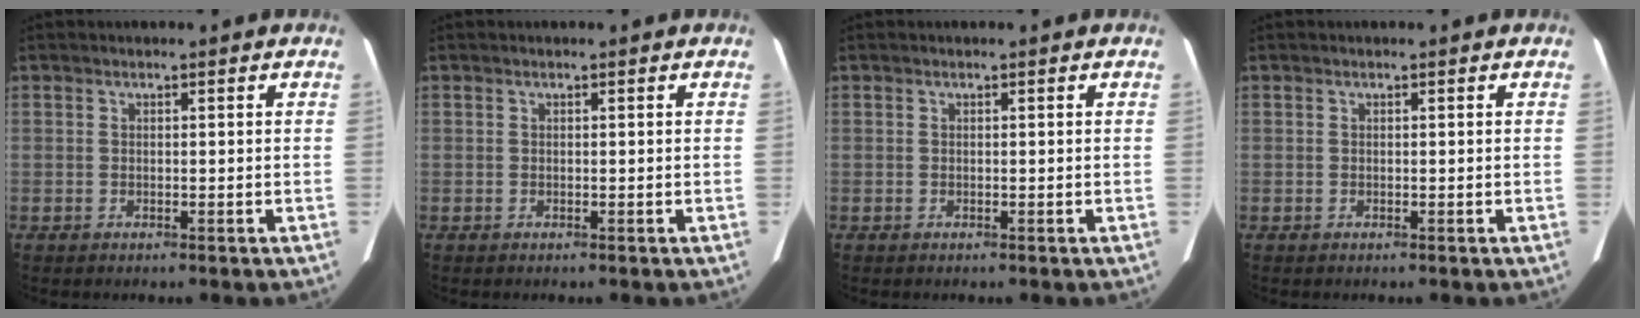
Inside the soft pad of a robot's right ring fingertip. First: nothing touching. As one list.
[{"total": 0.0}, {"total": 0.0}, {"total": 0.0}]